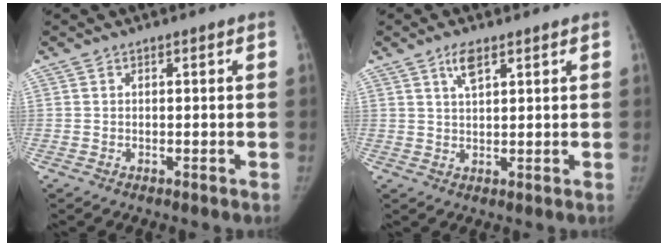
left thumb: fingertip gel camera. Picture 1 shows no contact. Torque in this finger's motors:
{"motor_torque": [-0.04, -0.34, 0.53, -0.06, 0.14]}